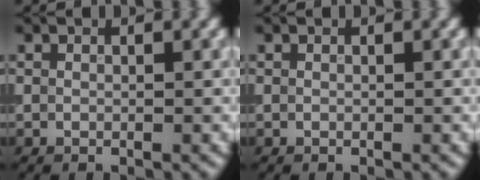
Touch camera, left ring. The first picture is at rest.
{"total": 0.0}